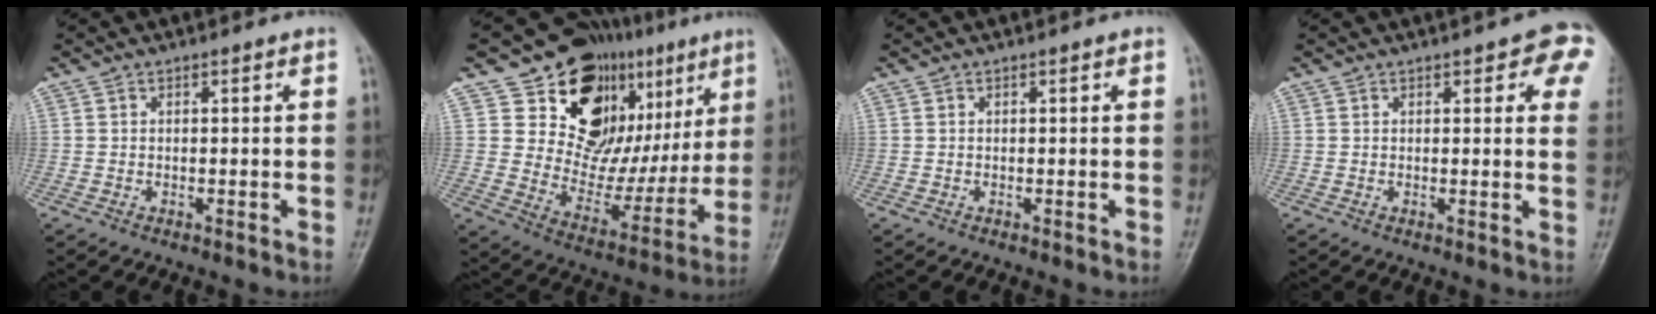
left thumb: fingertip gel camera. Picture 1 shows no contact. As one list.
[{"total": 23.1, "force": [10.0, 14.6, 14.9], "torque": [-0.138, -0.031, 0.161]}, {"total": 0.0}, {"total": 8.3, "force": [3.5, 3.1, 6.9], "torque": [-0.046, -0.006, 0.031]}]